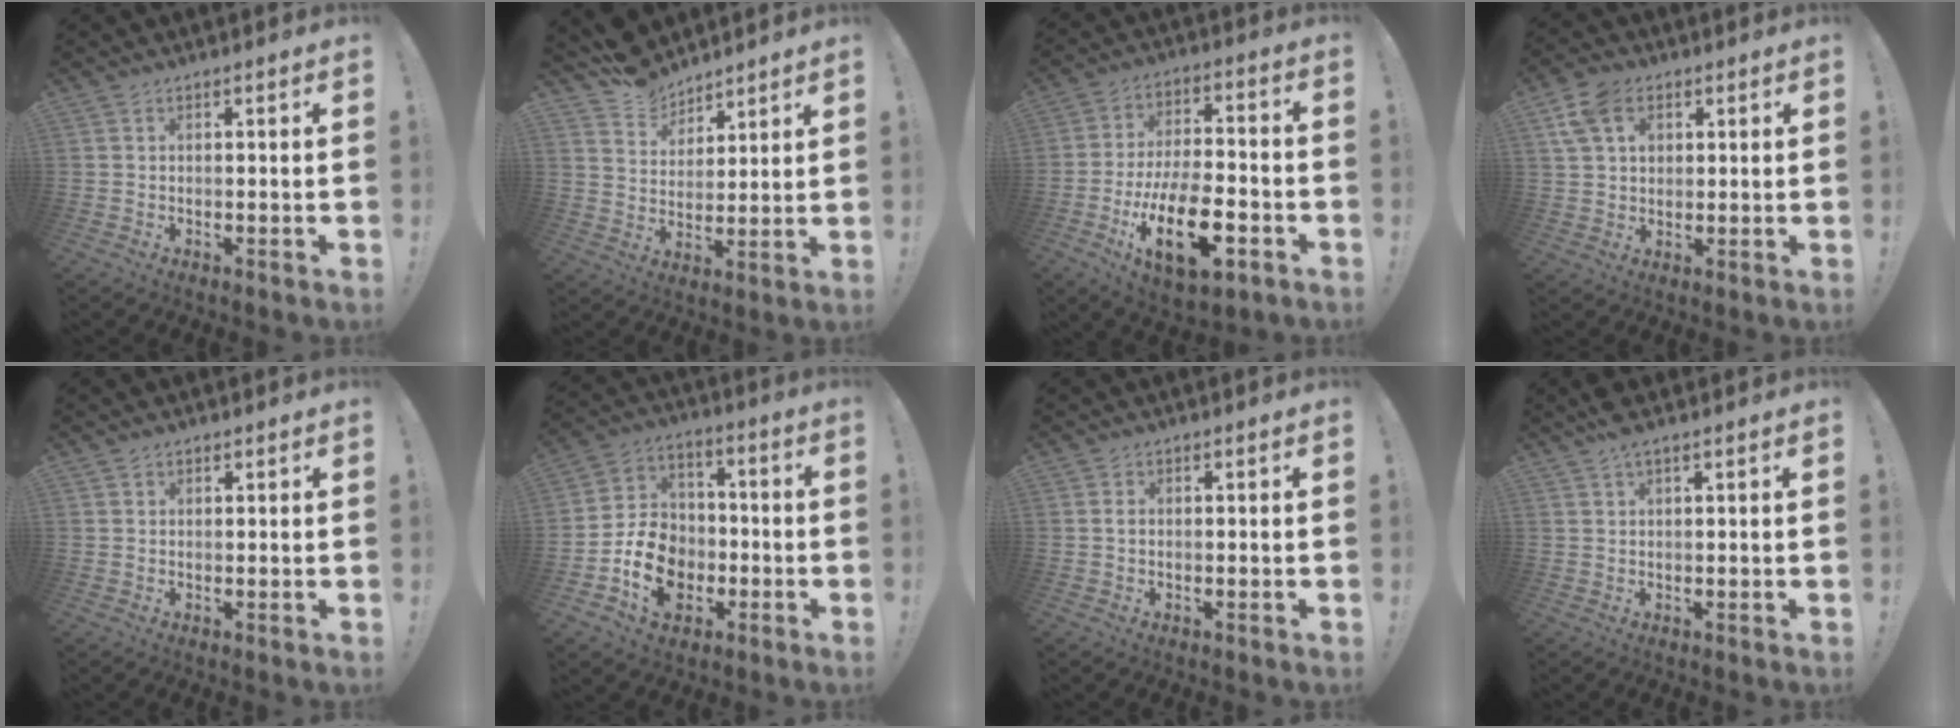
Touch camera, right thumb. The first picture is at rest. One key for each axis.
{"total": 10.0, "fx": 8.4, "fy": 5.2, "fz": 1.9, "tx": -0.036, "ty": -0.065, "tz": 0.161}
{"total": 20.7, "fx": -8.3, "fy": 9.2, "fz": 16.6, "tx": -0.292, "ty": 0.035, "tz": -0.132}
{"total": 9.8, "fx": 4.0, "fy": 6.9, "fz": 5.7, "tx": -0.115, "ty": -0.002, "tz": 0.076}
{"total": 0.9, "fx": 0.7, "fy": 0.6, "fz": 0.2, "tx": 0.004, "ty": -0.002, "tz": 0.012}
{"total": 14.6, "fx": -5.4, "fy": 11.4, "fz": 7.4, "tx": -0.113, "ty": 0.042, "tz": -0.088}
{"total": 0.8, "fx": 0.0, "fy": 0.4, "fz": 0.7, "tx": -0.016, "ty": 0.004, "tz": -0.001}
{"total": 3.1, "fx": 2.1, "fy": 0.9, "fz": 2.1, "tx": -0.043, "ty": -0.008, "tz": 0.039}